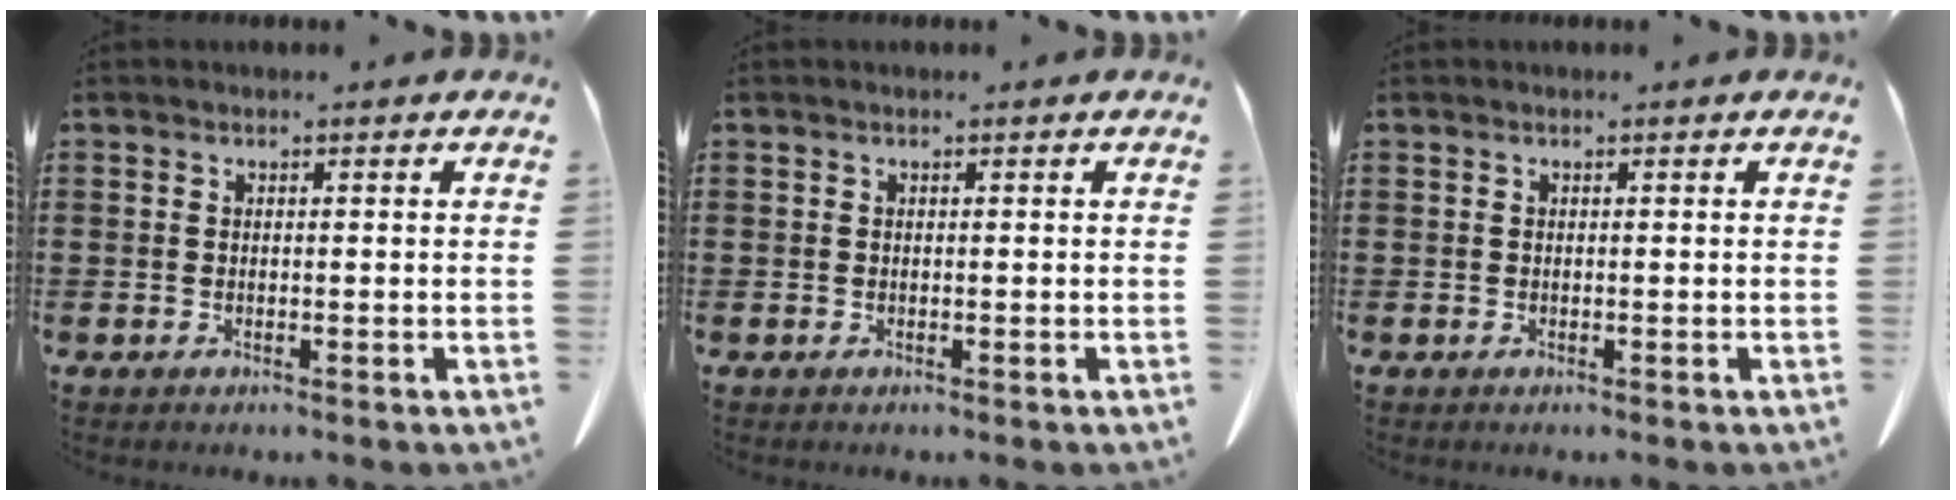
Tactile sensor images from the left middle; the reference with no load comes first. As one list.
[{"total": 0.0}, {"total": 0.0}]